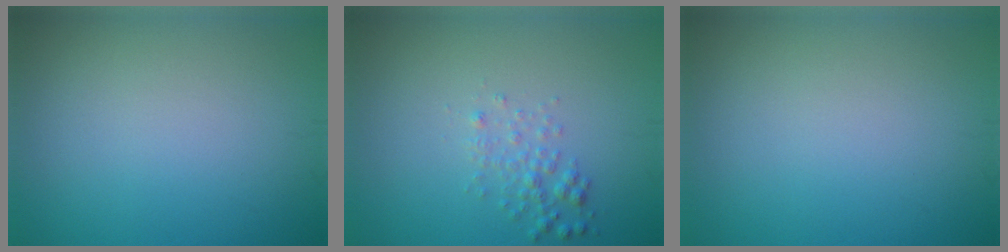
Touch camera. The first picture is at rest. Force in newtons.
{"total": 1.5, "press": 1.5, "slide": 0.1}
{"total": 0.0}